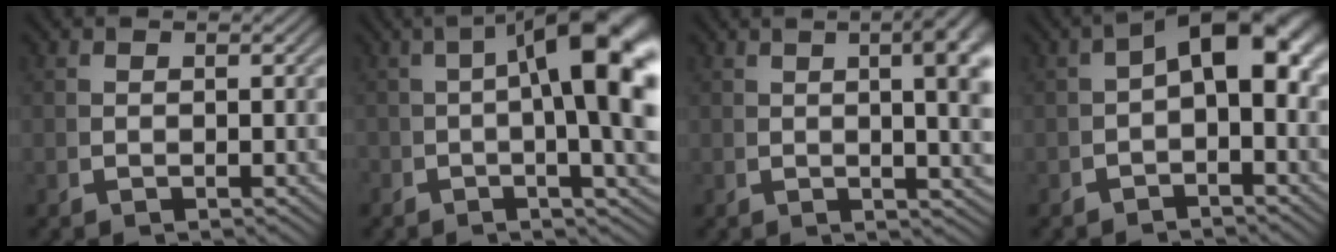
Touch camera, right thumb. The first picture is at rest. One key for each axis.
{"total": 11.9, "fx": 1.2, "fy": 4.5, "fz": 10.9, "tx": -0.138, "ty": 0.008, "tz": 0.008}
{"total": 8.1, "fx": 2.3, "fy": 3.1, "fz": 7.1, "tx": -0.065, "ty": 0.017, "tz": 0.029}
{"total": 6.9, "fx": 0.3, "fy": 3.8, "fz": 5.7, "tx": -0.073, "ty": 0.002, "tz": 0.002}